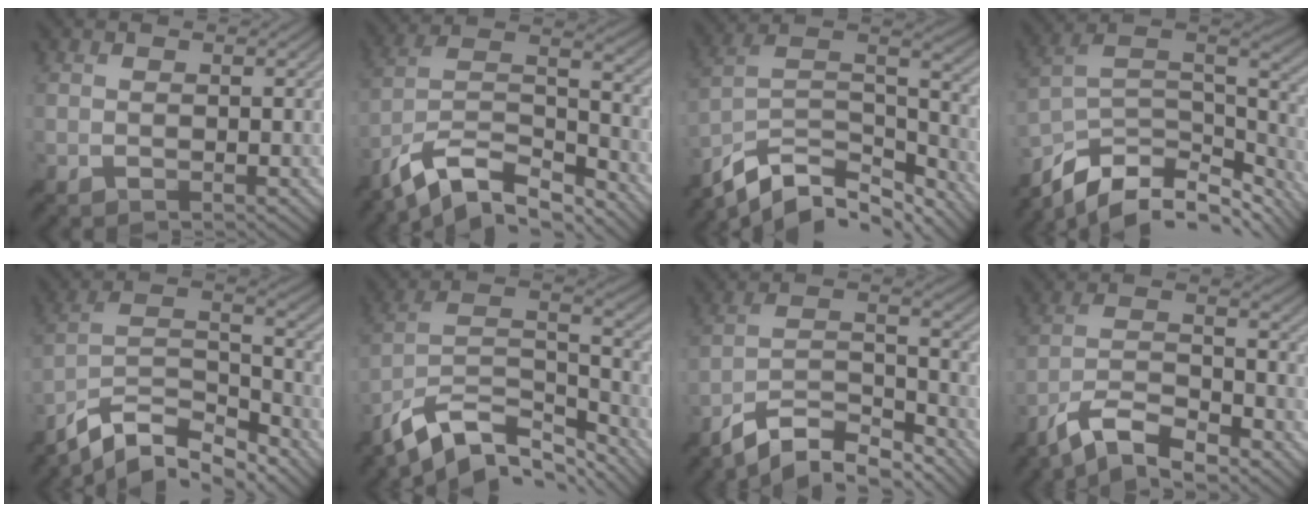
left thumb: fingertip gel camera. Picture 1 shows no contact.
{"total": 12.2, "force": [-9.2, 4.0, 7.0], "torque": [-0.143, -0.001, -0.178]}
{"total": 13.8, "force": [-10.2, 5.7, 7.5], "torque": [-0.184, -0.010, -0.174]}
{"total": 14.0, "force": [-9.6, 6.6, 7.8], "torque": [-0.189, -0.018, -0.154]}
{"total": 11.7, "force": [-9.3, 3.7, 6.1], "torque": [-0.126, -0.001, -0.174]}
{"total": 13.1, "force": [-9.6, 5.3, 7.1], "torque": [-0.163, 0.000, -0.174]}
{"total": 10.6, "force": [-8.7, 2.6, 5.4], "torque": [-0.100, 0.005, -0.164]}
{"total": 8.9, "force": [-7.2, 2.1, 4.8], "torque": [-0.088, 0.005, -0.145]}